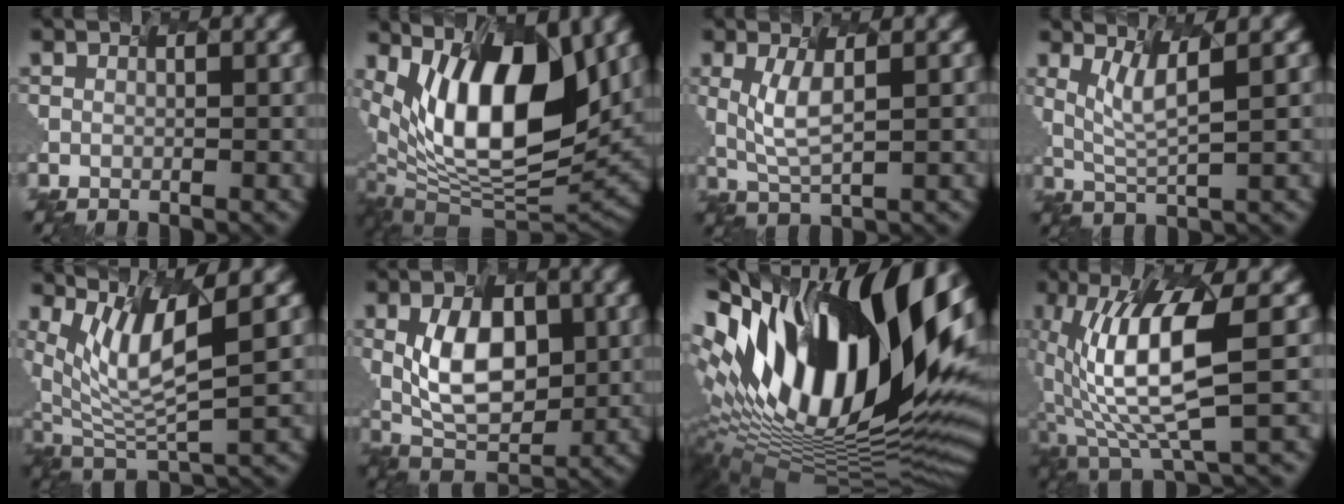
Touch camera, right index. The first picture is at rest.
{"total": 12.8, "force": [4.2, 5.4, 10.8], "torque": [-0.181, -0.002, 0.072]}
{"total": 3.1, "force": [0.0, 0.8, 3.0], "torque": [-0.079, -0.005, 0.008]}
{"total": 3.0, "force": [0.9, 0.3, 2.8], "torque": [-0.072, -0.008, 0.030]}
{"total": 6.8, "force": [3.0, 1.4, 5.9], "torque": [-0.126, -0.001, 0.071]}
{"total": 6.8, "force": [-0.2, 4.2, 5.4], "torque": [-0.106, -0.003, 0.000]}
{"total": 18.3, "force": [3.2, 8.1, 16.1], "torque": [-0.282, -0.001, 0.045]}
{"total": 9.6, "force": [-0.2, 2.6, 9.2], "torque": [-0.176, -0.007, 0.003]}